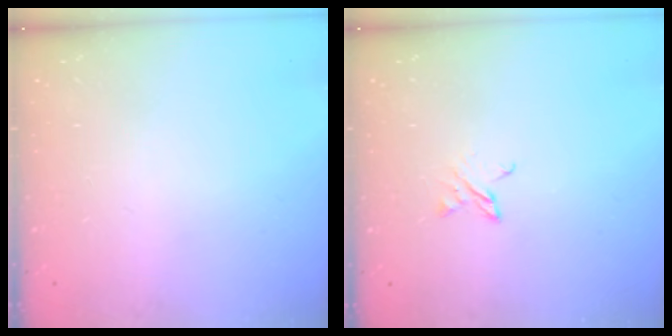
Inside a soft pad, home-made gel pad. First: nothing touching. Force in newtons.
{"total": 3.3, "press": 3.3, "slide": 0.4}